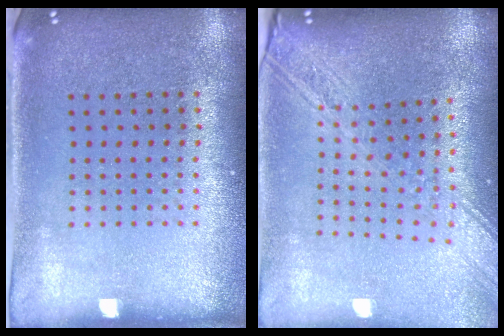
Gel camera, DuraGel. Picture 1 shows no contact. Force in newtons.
{"total": 2.5, "press": 2.1, "slide": 1.4}